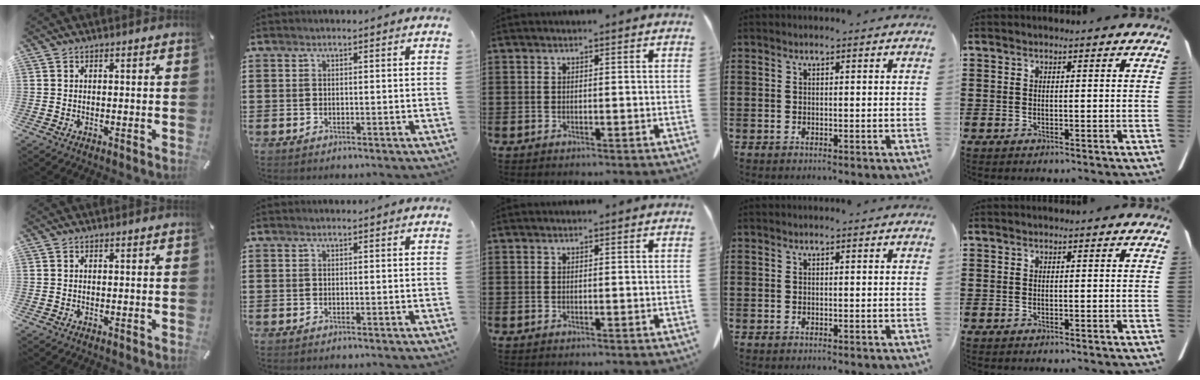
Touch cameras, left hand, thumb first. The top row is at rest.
{}